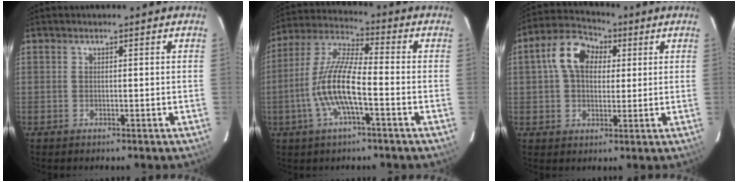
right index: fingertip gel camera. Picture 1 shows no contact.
{"total": 12.5, "force": [-3.6, 2.7, 11.7], "torque": [-0.242, -0.001, -0.073]}
{"total": 11.0, "force": [3.1, 7.4, 7.5], "torque": [-0.150, 0.040, 0.046]}